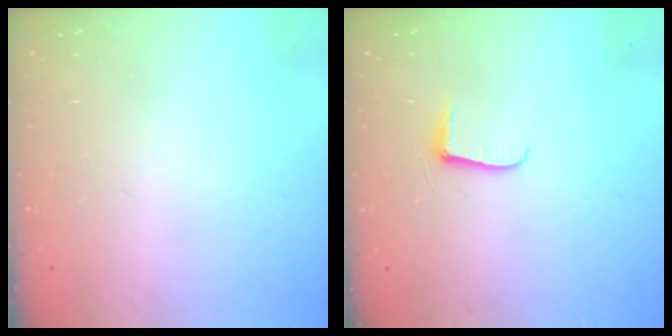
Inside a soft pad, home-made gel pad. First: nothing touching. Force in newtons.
{"total": 5.8, "press": 5.8, "slide": 0.9}